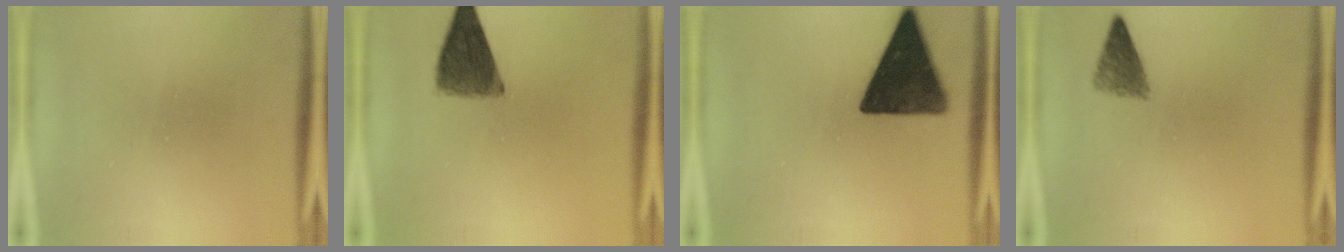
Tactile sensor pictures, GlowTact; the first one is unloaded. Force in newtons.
{"total": 7.4}
{"total": 14.0}
{"total": 3.1}